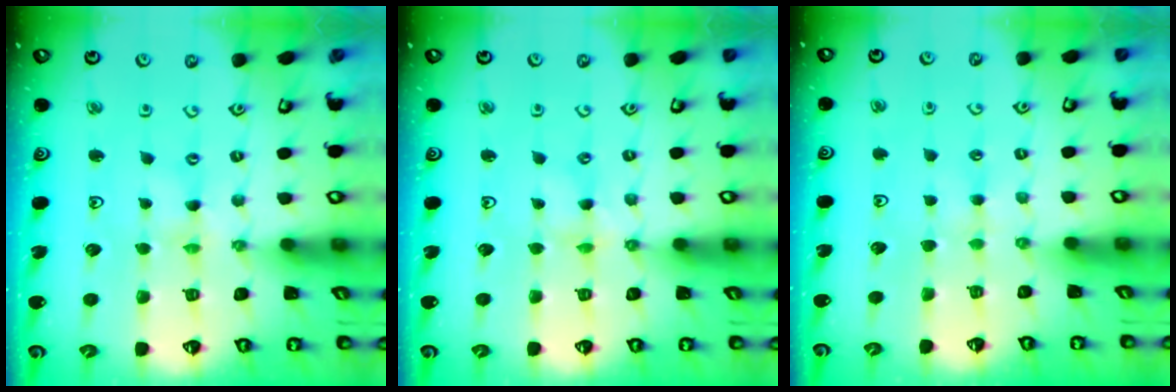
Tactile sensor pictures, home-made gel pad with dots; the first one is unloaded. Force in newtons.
{"total": 0.9, "press": 0.8, "slide": 0.2}
{"total": 1.1, "press": 1.1, "slide": 0.3}